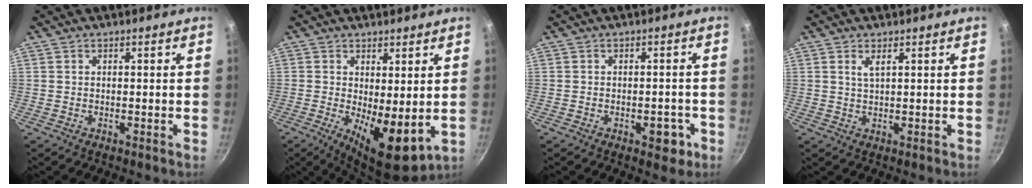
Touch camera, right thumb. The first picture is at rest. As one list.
[{"total": 9.5, "force": [-0.2, 3.6, 8.8], "torque": [-0.117, -0.018, 0.006]}, {"total": 4.6, "force": [-2.0, 2.5, 3.3], "torque": [-0.017, 0.016, -0.020]}, {"total": 2.2, "force": [1.0, 0.8, 1.8], "torque": [-0.034, -0.002, 0.021]}]